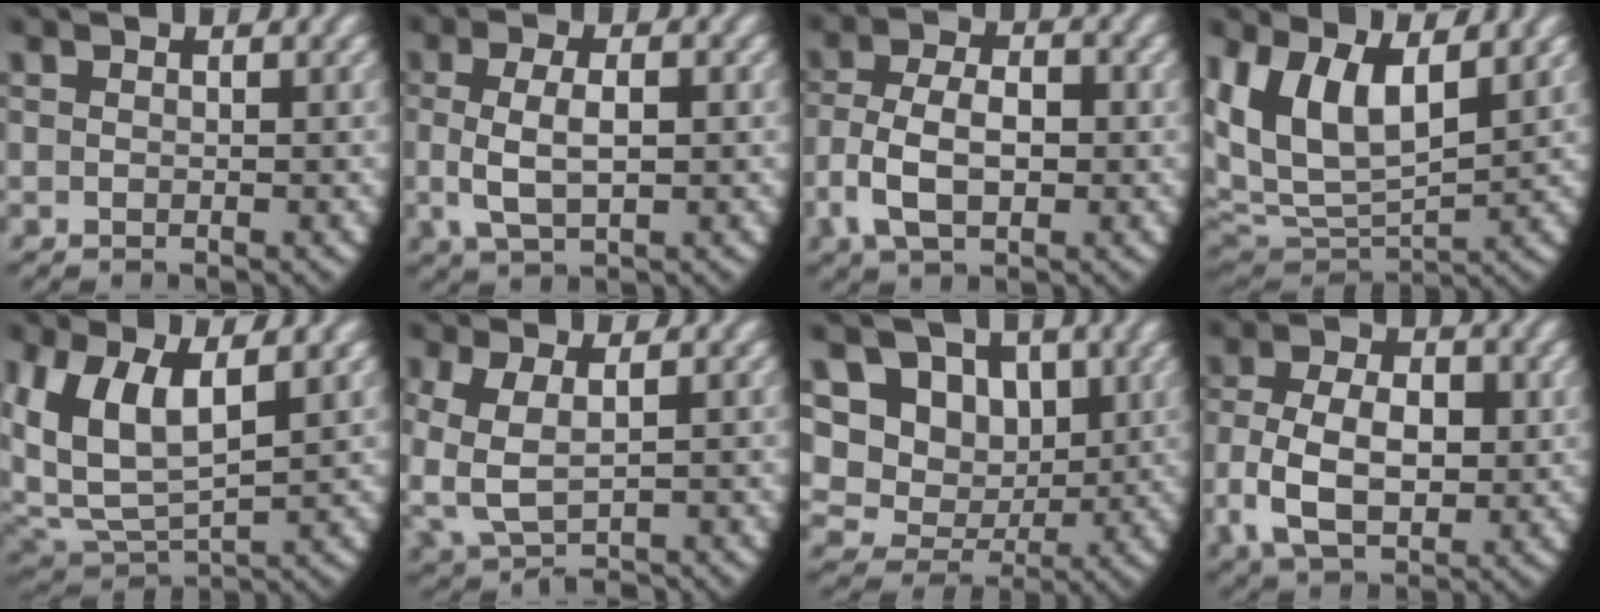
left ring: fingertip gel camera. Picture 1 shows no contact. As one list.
[{"total": 4.3, "force": [-0.1, 2.3, 3.6], "torque": [-0.087, -0.005, 0.008]}, {"total": 5.7, "force": [-1.0, 3.8, 4.1], "torque": [-0.095, -0.016, -0.009]}, {"total": 11.8, "force": [2.7, 8.9, 7.3], "torque": [-0.190, -0.021, 0.054]}, {"total": 10.3, "force": [2.8, 7.6, 6.4], "torque": [-0.179, -0.018, 0.054]}, {"total": 4.8, "force": [-0.8, 3.5, 3.3], "torque": [-0.094, -0.013, -0.001]}, {"total": 13.8, "force": [1.6, 12.0, 6.7], "torque": [-0.154, -0.030, 0.023]}, {"total": 6.9, "force": [-0.6, 4.8, 4.9], "torque": [-0.111, -0.023, 0.004]}]